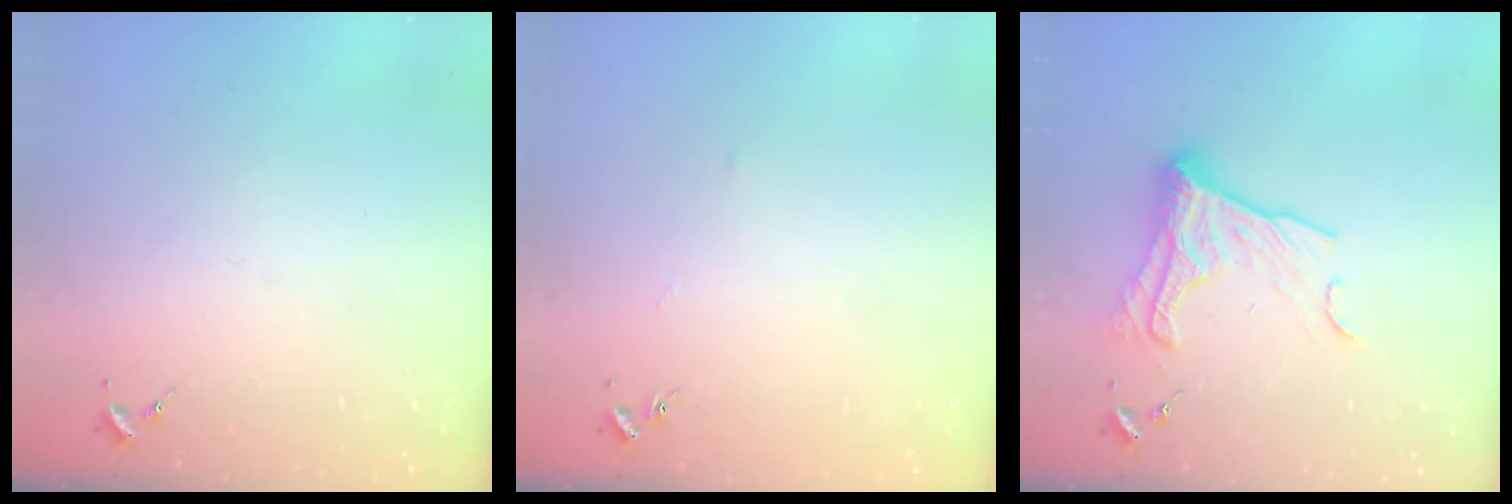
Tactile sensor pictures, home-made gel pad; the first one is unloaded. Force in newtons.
{"total": 2.5, "press": 2.5, "slide": 0.4}
{"total": 14.5, "press": 14.5, "slide": 1.2}